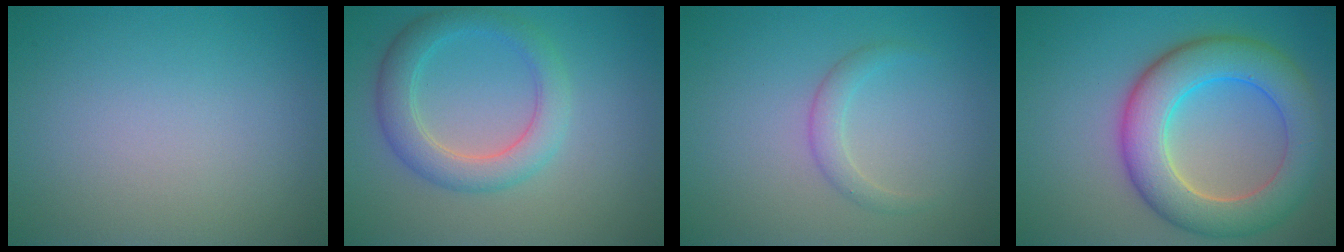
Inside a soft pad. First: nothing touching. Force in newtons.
{"total": 2.9, "press": 2.9, "slide": 0.3}
{"total": 1.6, "press": 1.6, "slide": 0.0}
{"total": 8.3, "press": 8.3, "slide": 0.4}